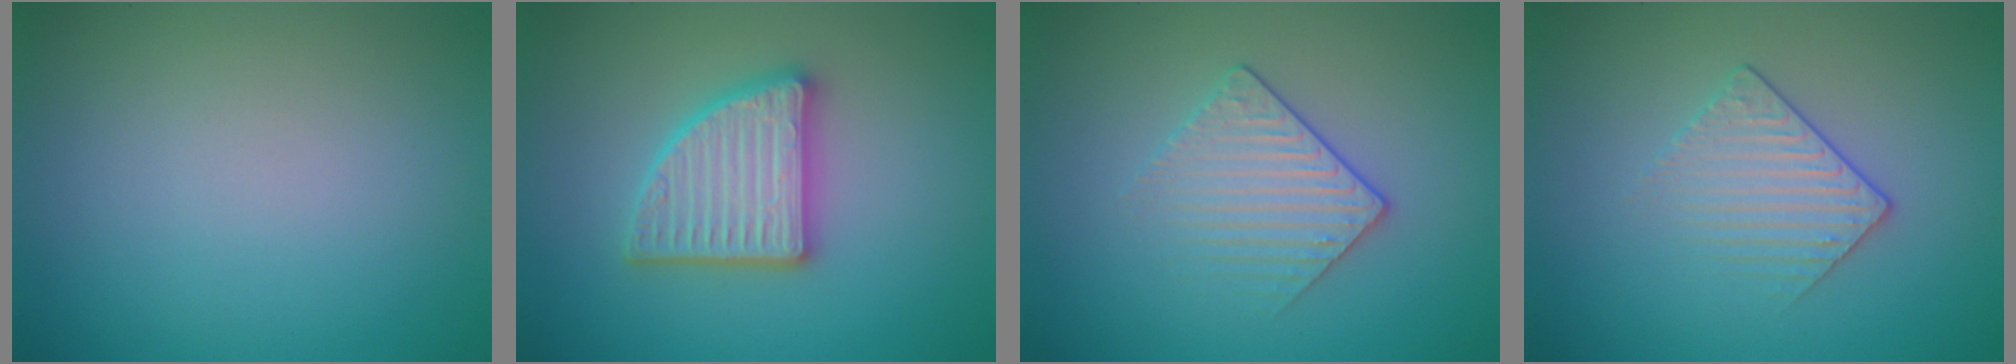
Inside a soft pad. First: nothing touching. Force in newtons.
{"total": 5.0, "press": 5.0, "slide": 0.7}
{"total": 2.1, "press": 1.8, "slide": 1.1}
{"total": 1.9, "press": 1.6, "slide": 1.0}